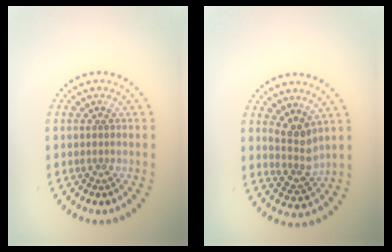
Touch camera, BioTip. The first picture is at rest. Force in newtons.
{"total": 2.5, "press": 1.9, "slide": 1.6}